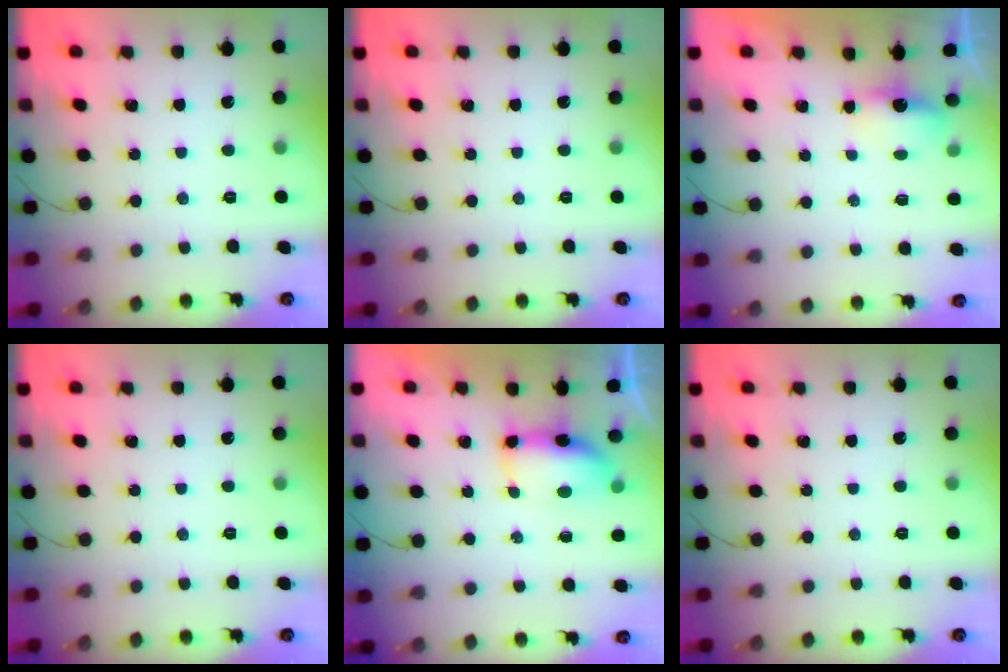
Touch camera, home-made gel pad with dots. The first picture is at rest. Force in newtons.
{"total": 0.0}
{"total": 6.4, "press": 4.0, "slide": 5.0}
{"total": 0.0}
{"total": 7.4, "press": 7.0, "slide": 2.3}
{"total": 0.0}